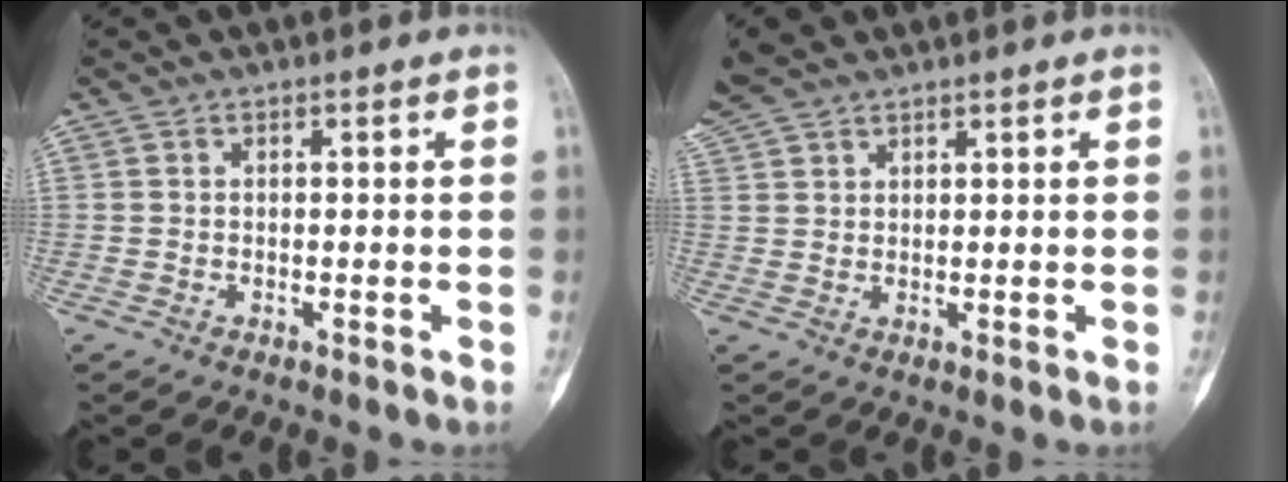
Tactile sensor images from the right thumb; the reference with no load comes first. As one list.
[{"total": 5.9, "force": [4.7, 2.4, 2.6], "torque": [-0.058, 0.011, 0.101]}]